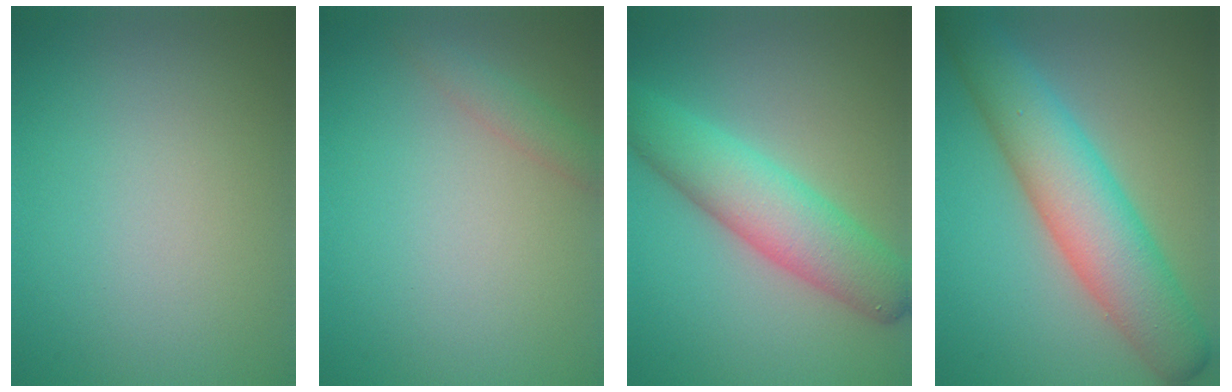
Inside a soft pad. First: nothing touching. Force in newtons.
{"total": 1.6, "press": 1.6, "slide": 0.0}
{"total": 6.6, "press": 6.6, "slide": 0.1}
{"total": 8.4, "press": 8.4, "slide": 0.1}